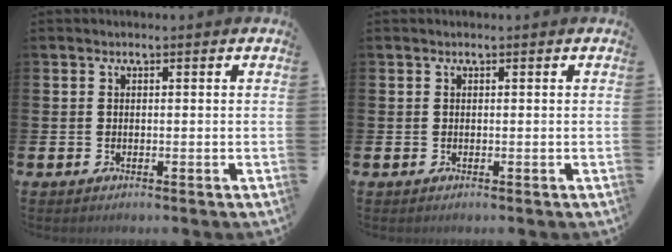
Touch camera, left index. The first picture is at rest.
{"total": 0.0}